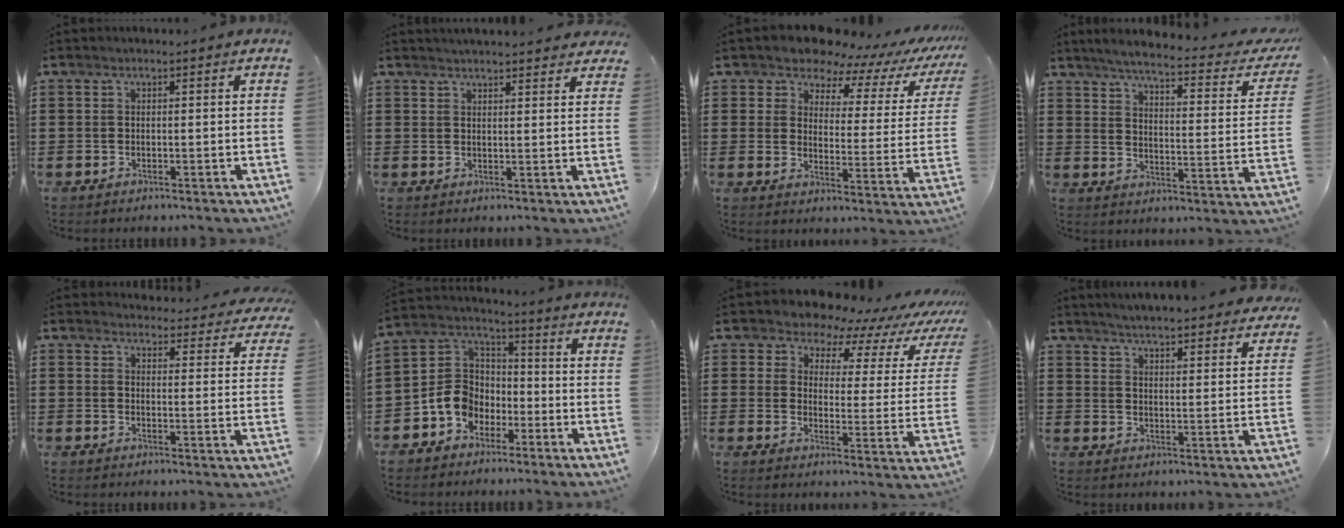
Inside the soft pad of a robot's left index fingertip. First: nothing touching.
{"total": 2.4, "force": [2.4, 0.0, 0.1], "torque": [-0.010, -0.005, 0.045]}
{"total": 7.3, "force": [6.5, 2.5, 1.9], "torque": [-0.062, -0.042, 0.112]}
{"total": 4.7, "force": [3.9, -0.1, 2.6], "torque": [-0.072, -0.029, 0.059]}
{"total": 3.7, "force": [3.7, 0.6, 0.4], "torque": [-0.016, -0.023, 0.063]}
{"total": 7.6, "force": [-3.3, 6.3, 2.6], "torque": [-0.092, 0.015, -0.074]}
{"total": 7.5, "force": [6.8, 2.4, 2.1], "torque": [-0.065, -0.047, 0.116]}
{"total": 4.4, "force": [4.3, -0.3, 0.5], "torque": [-0.031, -0.029, 0.074]}